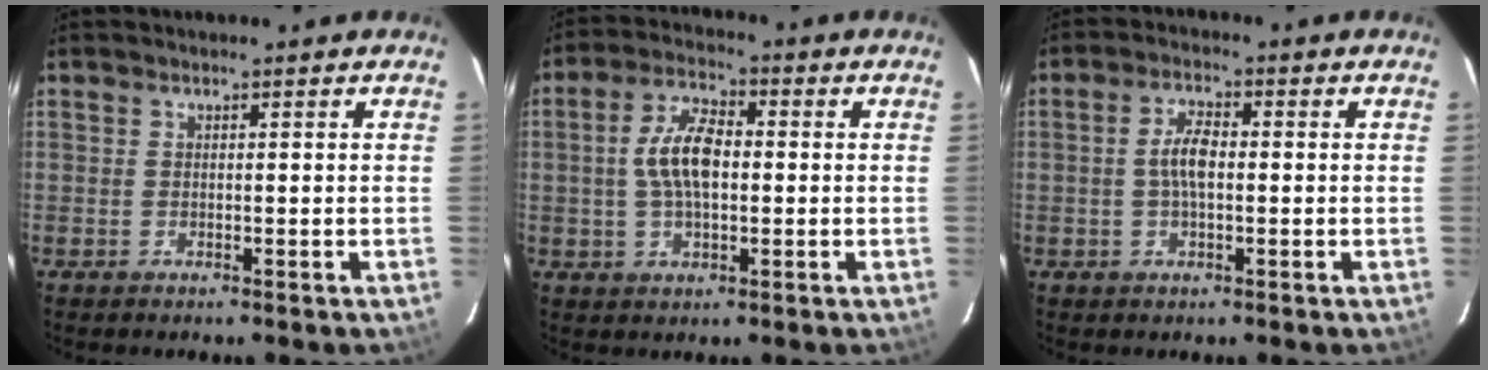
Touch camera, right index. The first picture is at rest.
{"total": 8.7, "force": [0.1, 4.2, 7.6], "torque": [-0.149, 0.015, 0.003]}
{"total": 4.7, "force": [-0.2, 1.9, 4.2], "torque": [-0.085, 0.008, -0.003]}